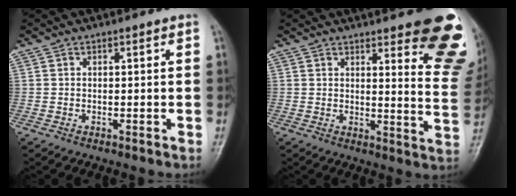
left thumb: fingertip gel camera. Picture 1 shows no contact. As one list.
[{"total": 17.1, "force": [10.6, 4.7, 12.6], "torque": [-0.111, -0.069, 0.113]}]